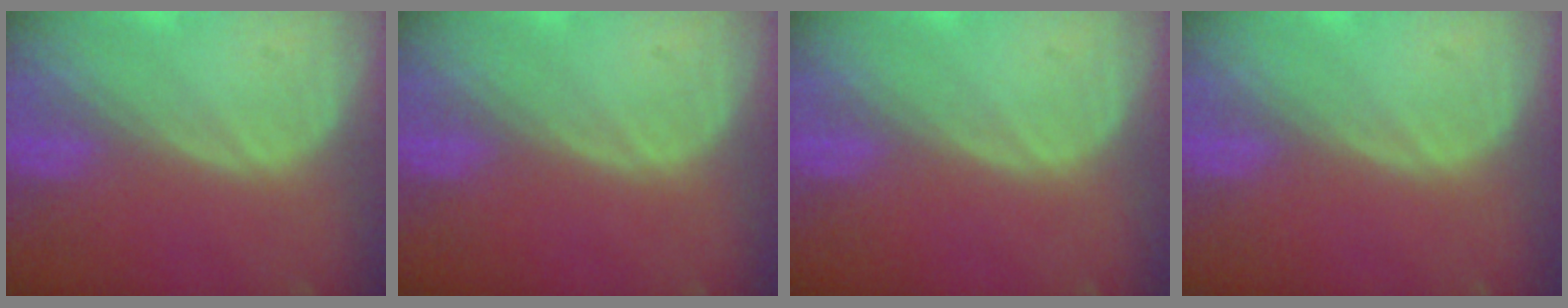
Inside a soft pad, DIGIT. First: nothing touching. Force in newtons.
{"total": 0.0}
{"total": 0.0}
{"total": 0.0}